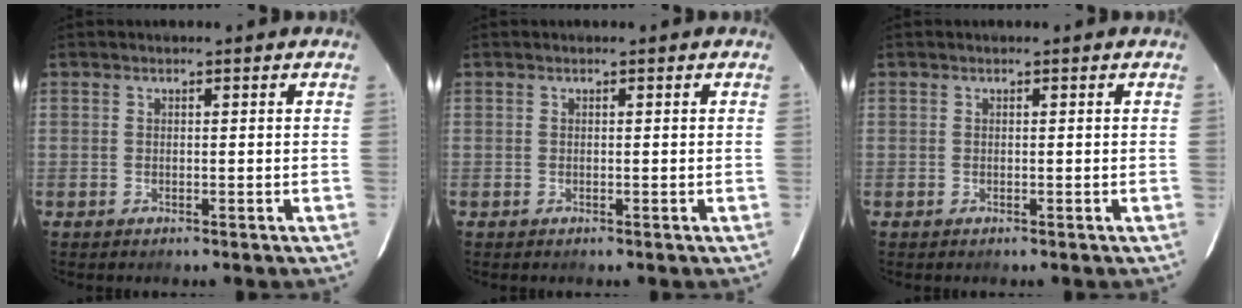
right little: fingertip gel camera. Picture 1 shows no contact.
{"total": 0.0}
{"total": 0.0}